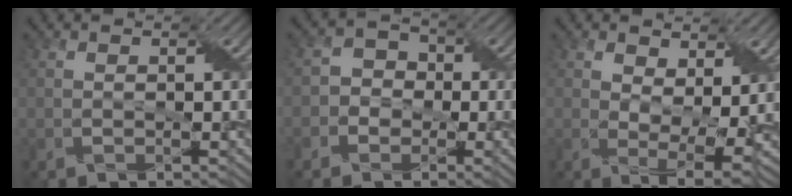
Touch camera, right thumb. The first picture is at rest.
{"total": 3.3, "force": [-1.1, 3.0, 0.8], "torque": [-0.007, 0.009, -0.033]}
{"total": 5.4, "force": [1.9, 2.3, 4.4], "torque": [-0.092, -0.007, 0.037]}